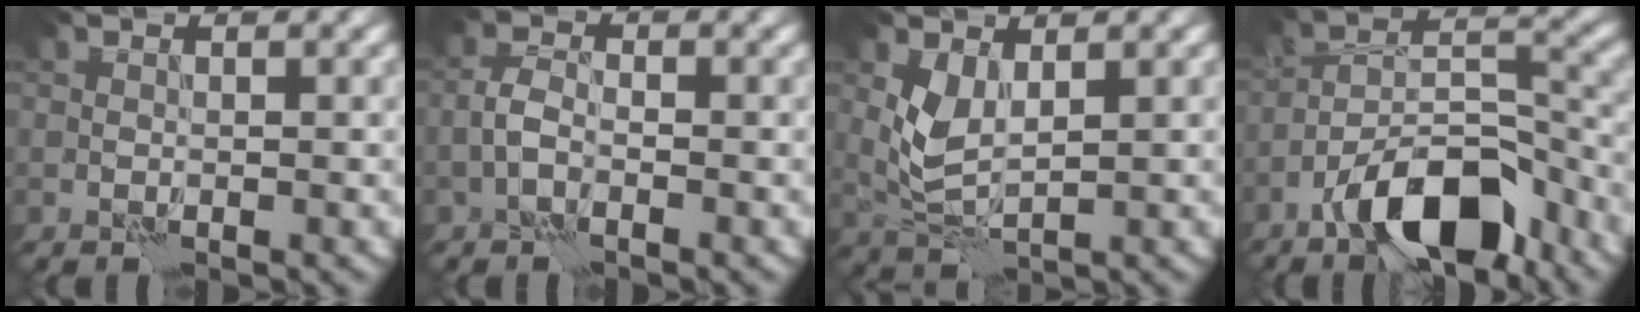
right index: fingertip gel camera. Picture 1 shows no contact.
{"total": 0.7, "force": [-0.4, 0.1, 0.6], "torque": [-0.013, 0.005, -0.010]}
{"total": 2.5, "force": [1.7, 0.7, 1.7], "torque": [-0.047, -0.007, 0.041]}
{"total": 9.1, "force": [-6.0, 3.2, 5.9], "torque": [-0.088, 0.013, -0.108]}